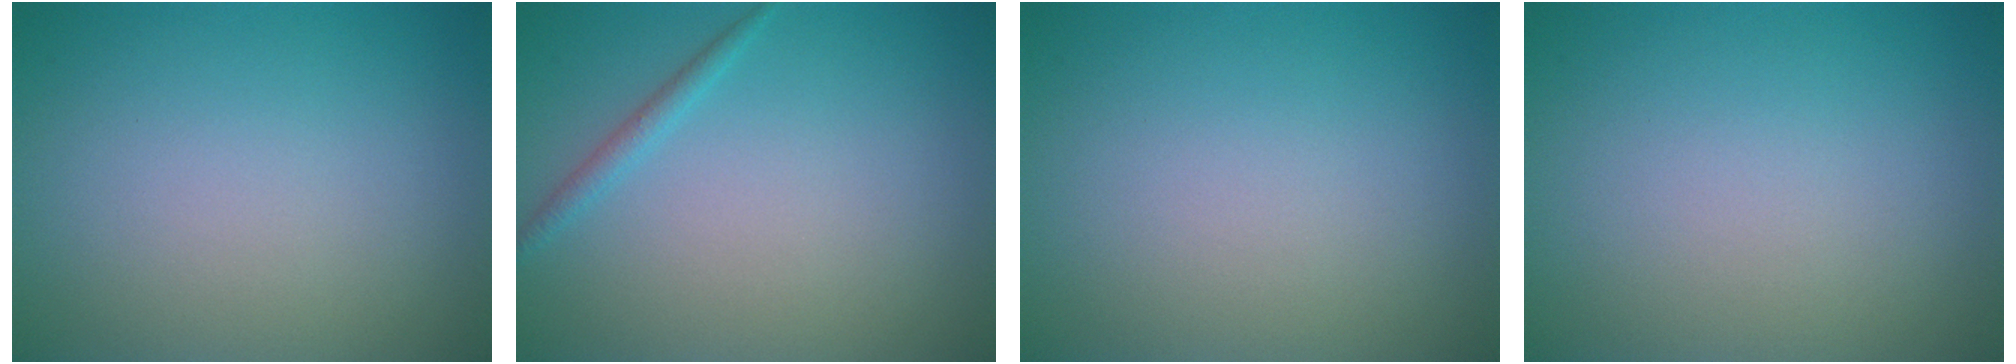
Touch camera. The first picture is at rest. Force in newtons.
{"total": 1.1, "press": 1.1, "slide": 0.1}
{"total": 0.0}
{"total": 0.0}